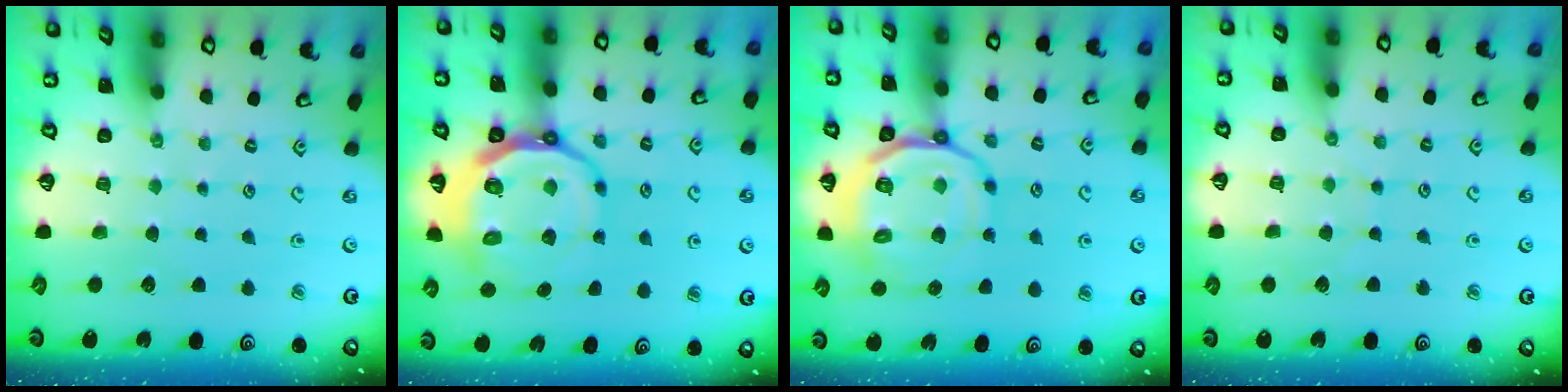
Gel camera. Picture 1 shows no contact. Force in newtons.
{"total": 14.3, "press": 13.9, "slide": 3.3}
{"total": 16.7, "press": 16.5, "slide": 2.6}
{"total": 3.0, "press": 3.0, "slide": 0.3}